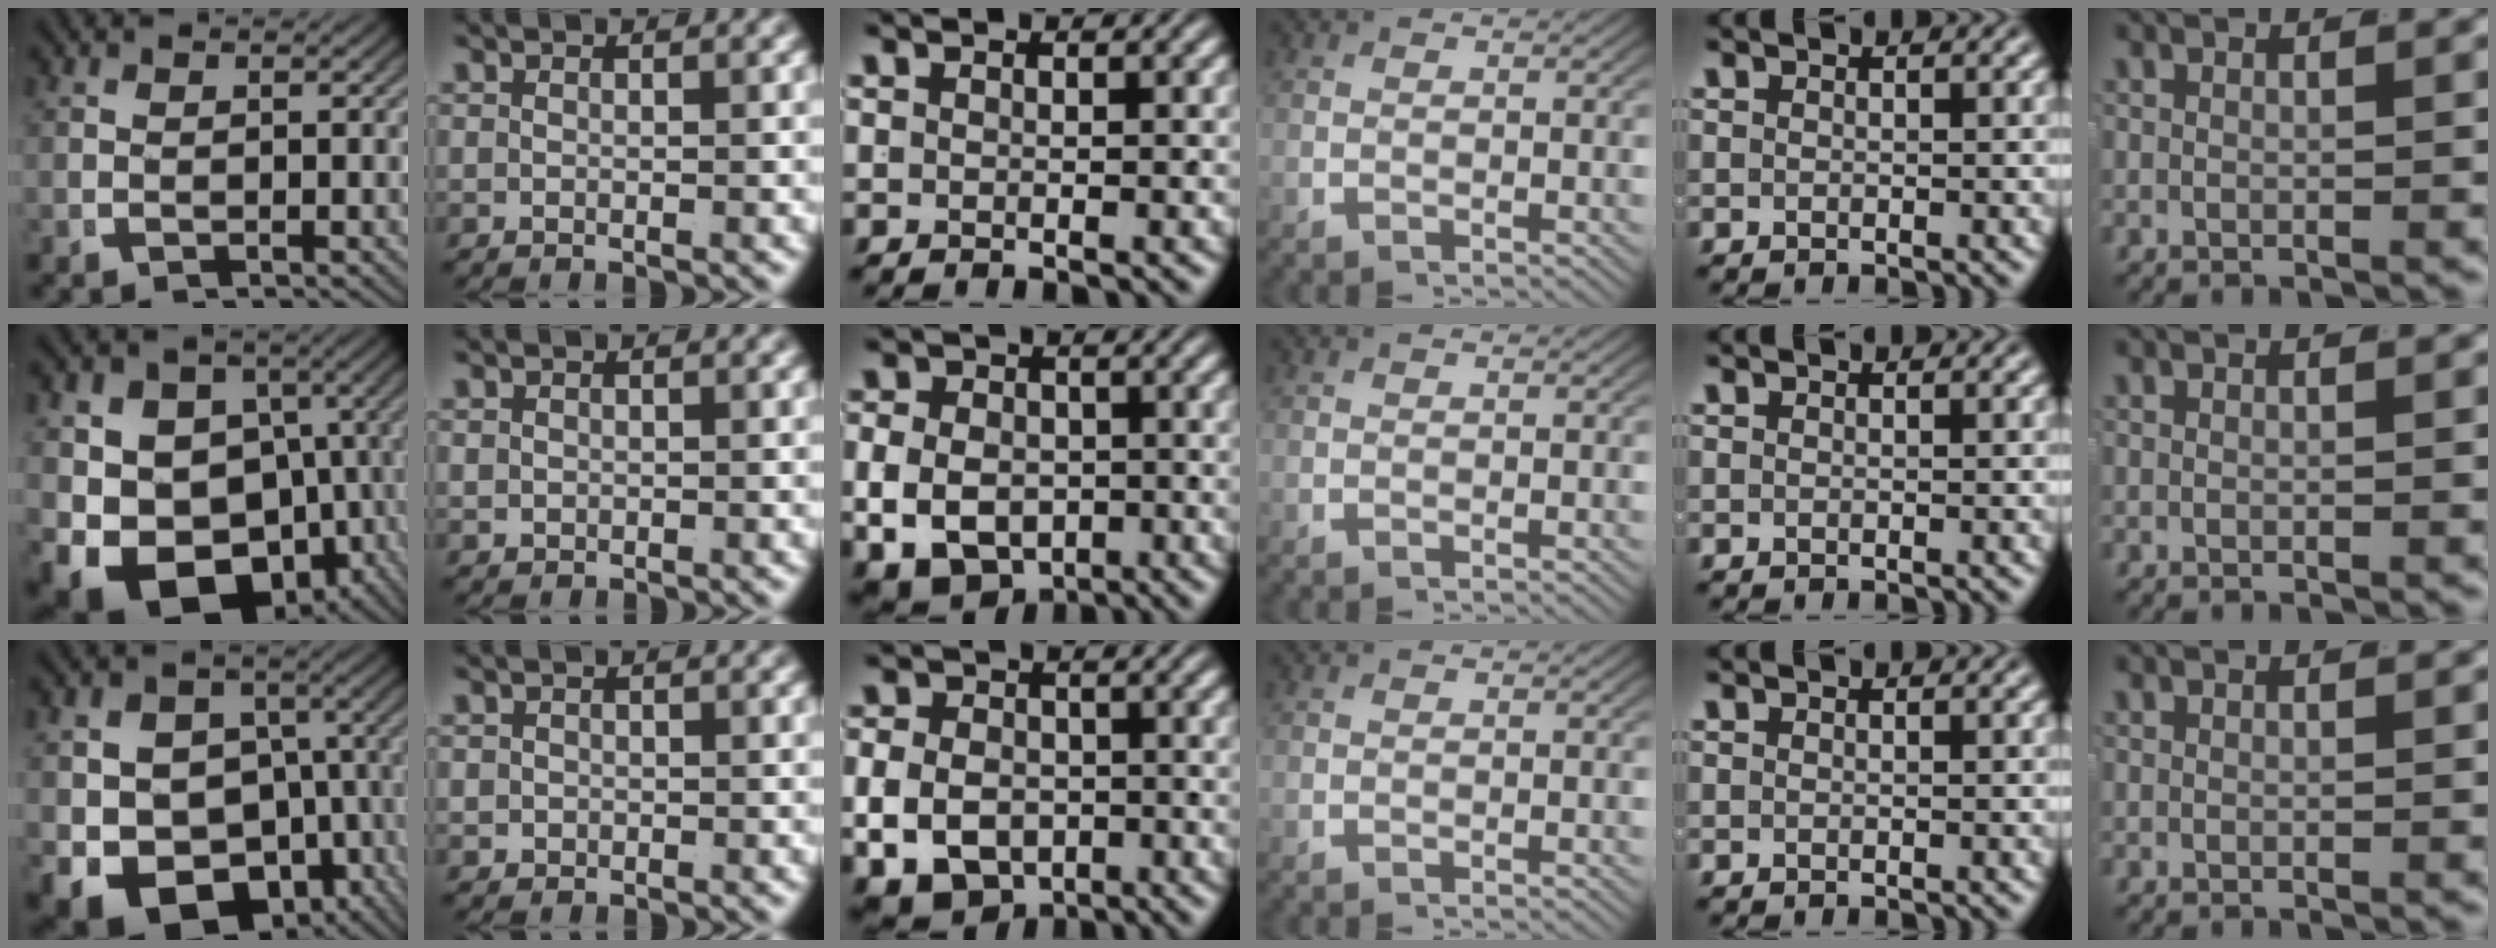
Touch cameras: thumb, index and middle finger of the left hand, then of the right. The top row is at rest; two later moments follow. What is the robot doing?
{"motion": "lift_and_place", "object": "shirt"}